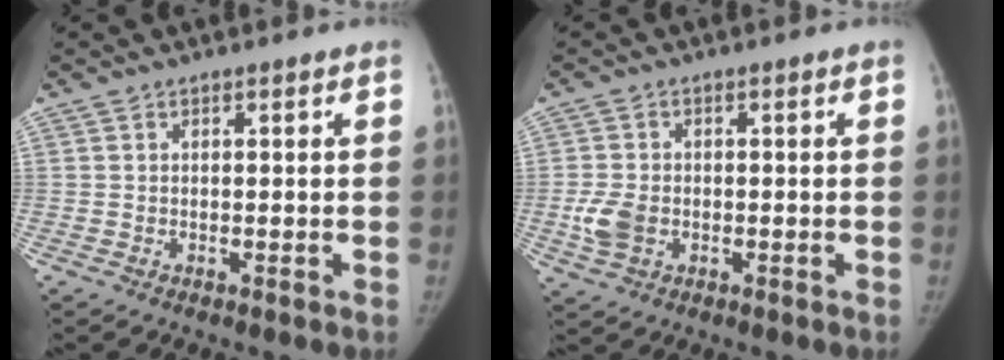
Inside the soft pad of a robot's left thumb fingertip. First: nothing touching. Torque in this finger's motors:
{"motor_torque": [0.22, 0.21, 0.58, -0.52, 0.20]}